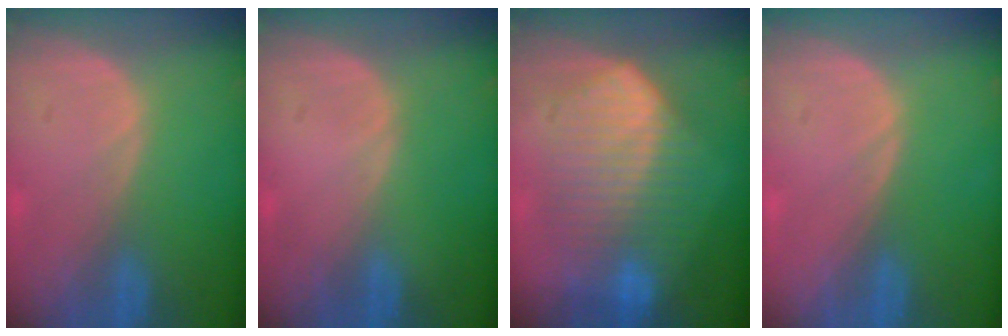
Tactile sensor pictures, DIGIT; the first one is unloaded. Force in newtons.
{"total": 0.0}
{"total": 10.5, "press": 10.5, "slide": 0.6}
{"total": 0.0}